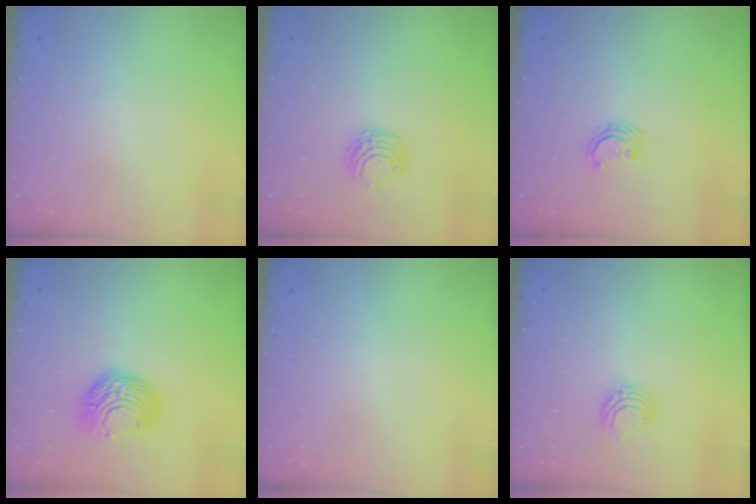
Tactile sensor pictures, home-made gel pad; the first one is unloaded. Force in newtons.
{"total": 6.3, "press": 6.2, "slide": 0.6}
{"total": 2.8, "press": 2.8, "slide": 0.3}
{"total": 9.3, "press": 9.3, "slide": 0.3}
{"total": 0.0}
{"total": 5.5, "press": 5.4, "slide": 0.6}